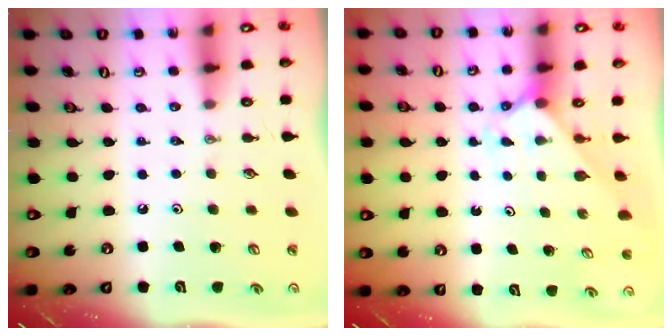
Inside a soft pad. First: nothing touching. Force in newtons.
{"total": 2.1, "press": 2.1, "slide": 0.2}